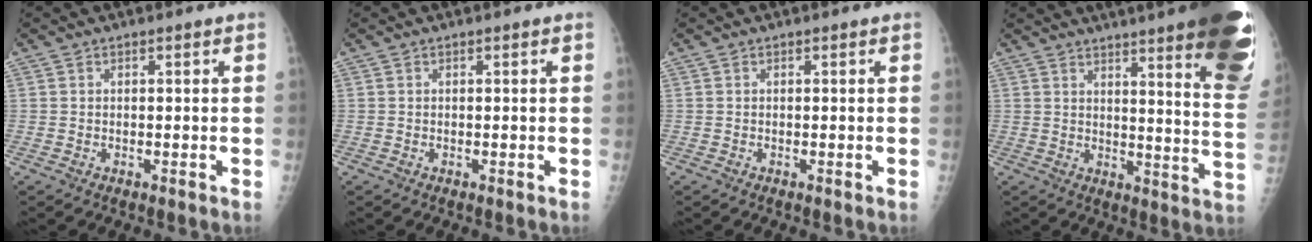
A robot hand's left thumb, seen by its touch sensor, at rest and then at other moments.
{"total": 0.0}
{"total": 0.0}
{"total": 25.4, "force": [16.7, 3.3, 18.8], "torque": [-0.185, -0.084, 0.201]}